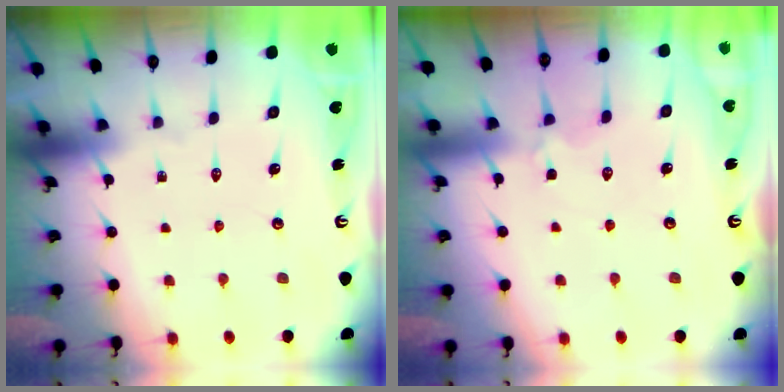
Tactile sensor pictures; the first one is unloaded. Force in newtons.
{"total": 2.1, "press": 2.0, "slide": 0.6}